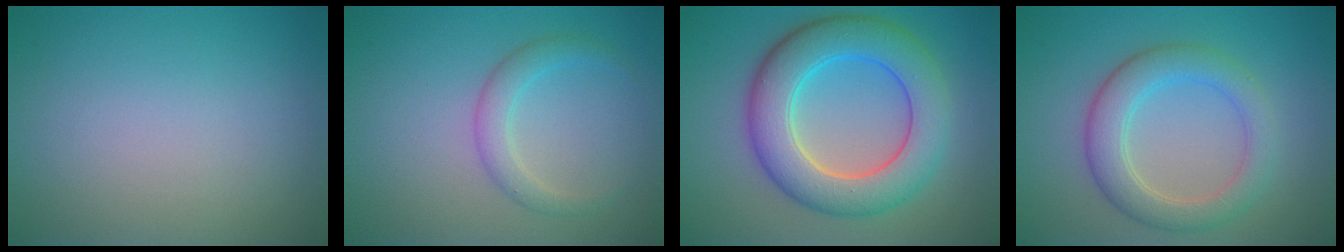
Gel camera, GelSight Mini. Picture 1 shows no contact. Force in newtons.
{"total": 2.2, "press": 2.2, "slide": 0.1}
{"total": 8.5, "press": 8.4, "slide": 0.6}
{"total": 4.6, "press": 4.6, "slide": 0.0}